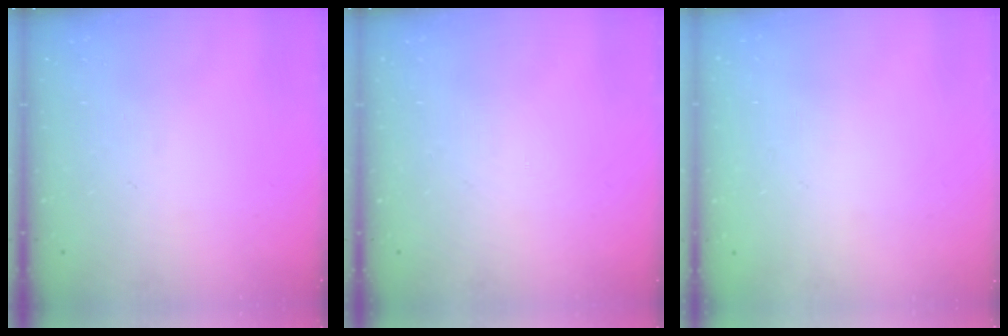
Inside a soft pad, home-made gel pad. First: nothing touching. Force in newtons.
{"total": 0.0}
{"total": 1.8, "press": 1.8, "slide": 0.1}